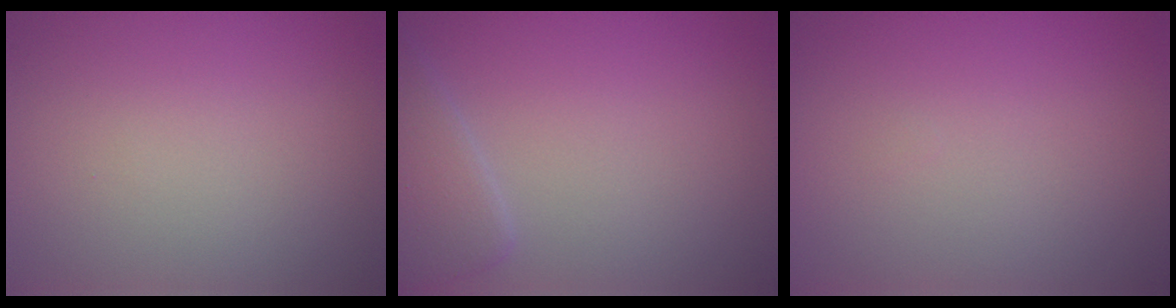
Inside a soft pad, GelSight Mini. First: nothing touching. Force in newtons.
{"total": 3.0, "press": 2.9, "slide": 0.2}
{"total": 0.0}